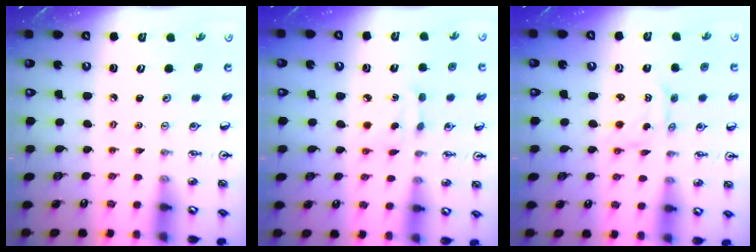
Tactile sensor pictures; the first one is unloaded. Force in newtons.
{"total": 2.9, "press": 2.8, "slide": 0.5}
{"total": 1.2, "press": 1.2, "slide": 0.1}